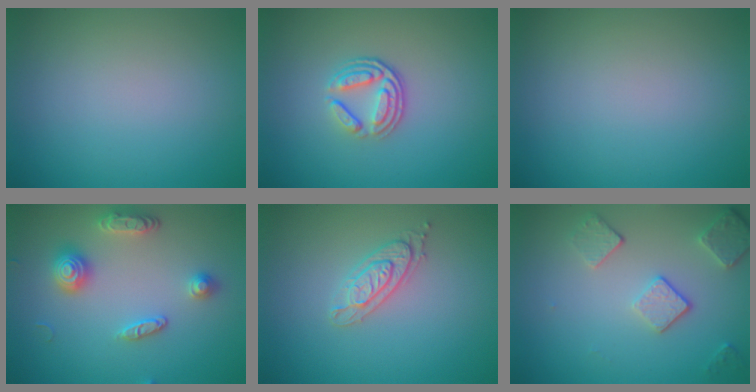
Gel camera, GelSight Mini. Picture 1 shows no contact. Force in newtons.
{"total": 3.6, "press": 2.6, "slide": 2.6}
{"total": 0.0}
{"total": 3.2, "press": 3.1, "slide": 0.7}
{"total": 2.2, "press": 2.1, "slide": 0.5}
{"total": 3.6, "press": 2.8, "slide": 2.2}